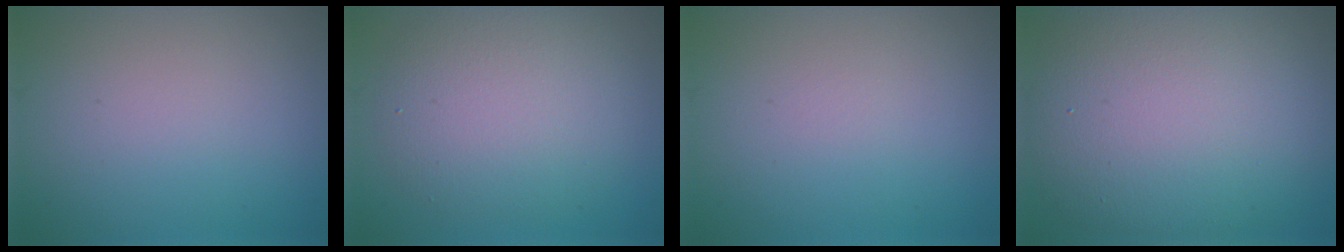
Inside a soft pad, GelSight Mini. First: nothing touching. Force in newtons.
{"total": 6.0, "press": 6.0, "slide": 0.4}
{"total": 0.0}
{"total": 13.1, "press": 13.1, "slide": 0.6}